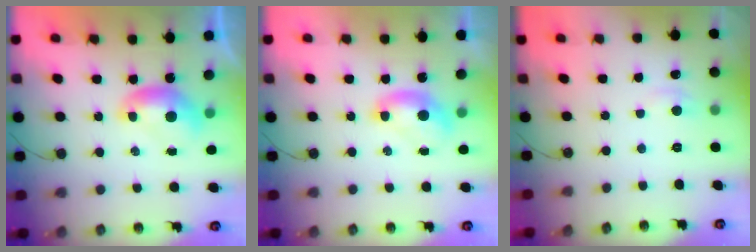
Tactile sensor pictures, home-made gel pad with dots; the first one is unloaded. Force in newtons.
{"total": 1.6, "press": 1.4, "slide": 0.8}
{"total": 1.2, "press": 1.0, "slide": 0.6}